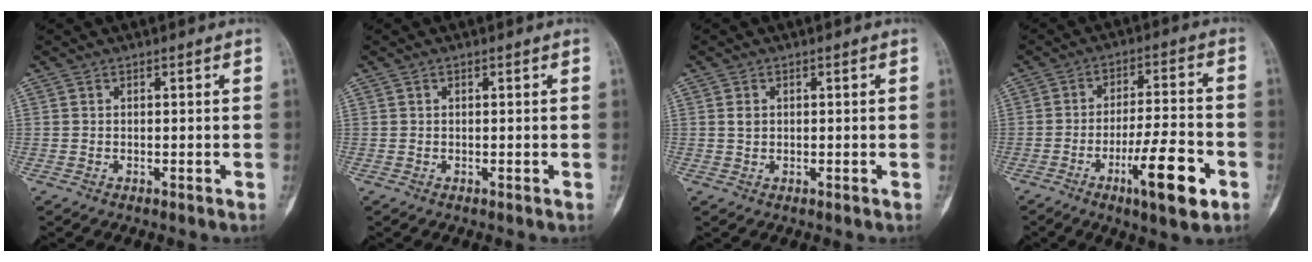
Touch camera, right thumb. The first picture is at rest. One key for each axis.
{"total": 0.0}
{"total": 1.3, "fx": 0.3, "fy": 1.1, "fz": 0.8, "tx": -0.010, "ty": 0.001, "tz": 0.006}
{"total": 12.7, "fx": -5.6, "fy": 2.9, "fz": 11.0, "tx": -0.174, "ty": 0.025, "tz": -0.088}